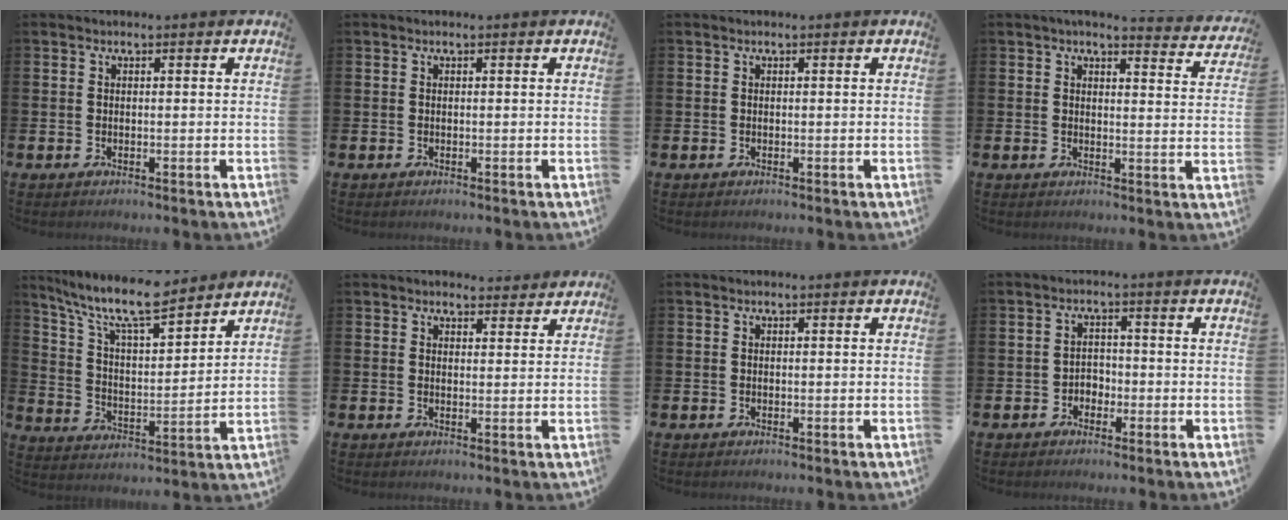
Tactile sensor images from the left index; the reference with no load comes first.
{"total": 0.0}
{"total": 0.0}
{"total": 3.2, "force": [3.1, 0.1, 0.8], "torque": [-0.013, -0.024, 0.050]}
{"total": 10.7, "force": [9.4, 1.9, 4.8], "torque": [-0.108, -0.055, 0.161]}
{"total": 2.7, "force": [2.6, 0.8, 0.0], "torque": [0.010, -0.015, 0.045]}
{"total": 0.0}
{"total": 2.2, "force": [-1.4, 1.5, 0.5], "torque": [-0.007, 0.002, -0.035]}